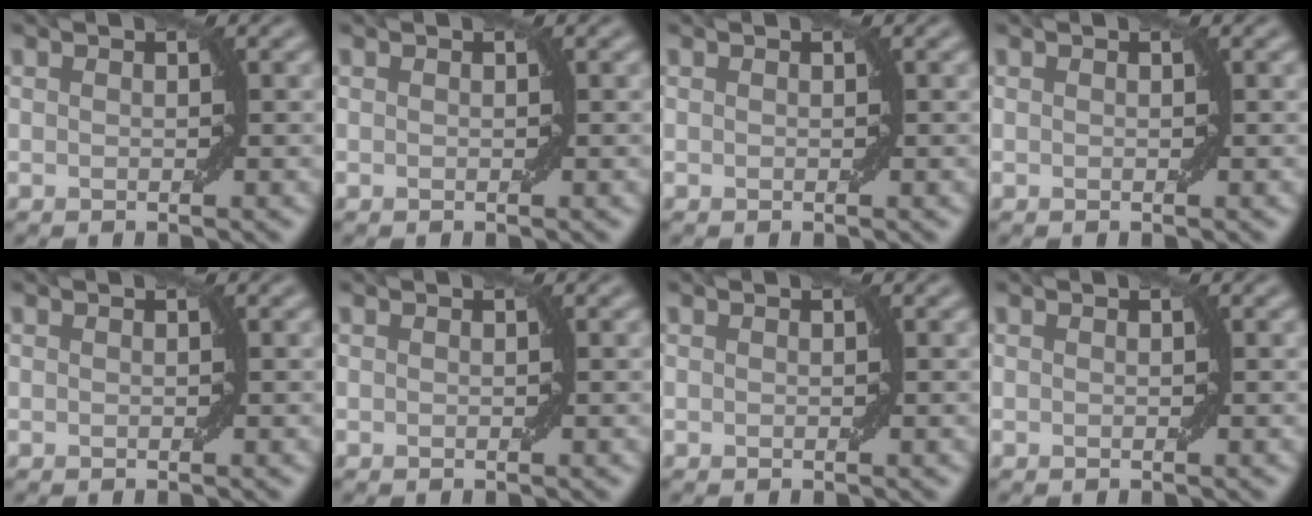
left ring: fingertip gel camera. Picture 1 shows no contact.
{"total": 0.0}
{"total": 0.0}
{"total": 0.0}
{"total": 0.0}
{"total": 0.0}
{"total": 0.0}
{"total": 0.0}